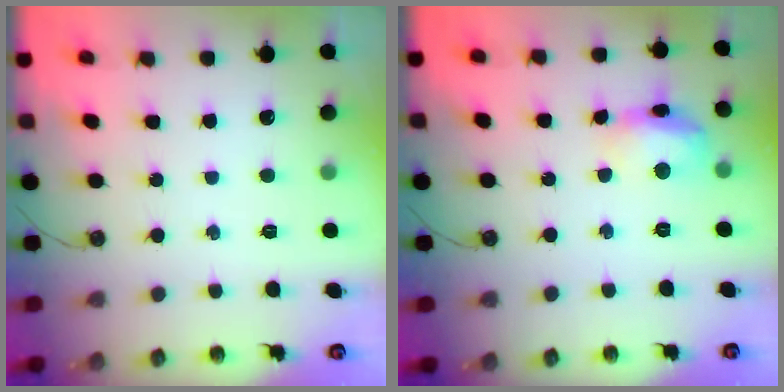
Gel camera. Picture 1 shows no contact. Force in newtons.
{"total": 13.0, "press": 13.0, "slide": 1.0}